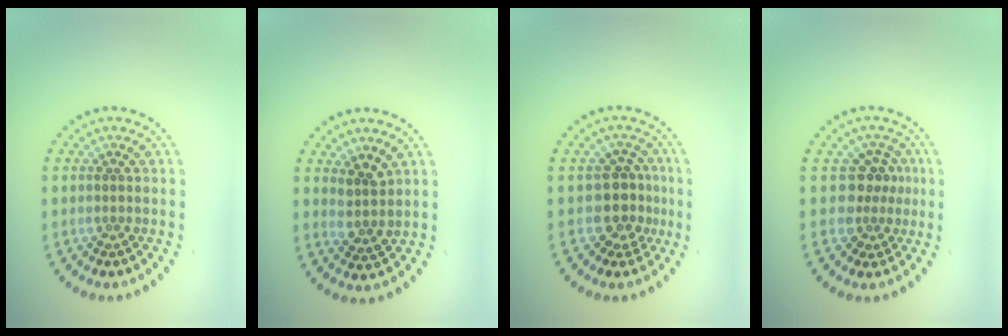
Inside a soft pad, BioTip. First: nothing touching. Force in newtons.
{"total": 2.1, "press": 1.7, "slide": 1.3}
{"total": 3.0, "press": 2.3, "slide": 1.8}
{"total": 2.9, "press": 2.1, "slide": 2.0}